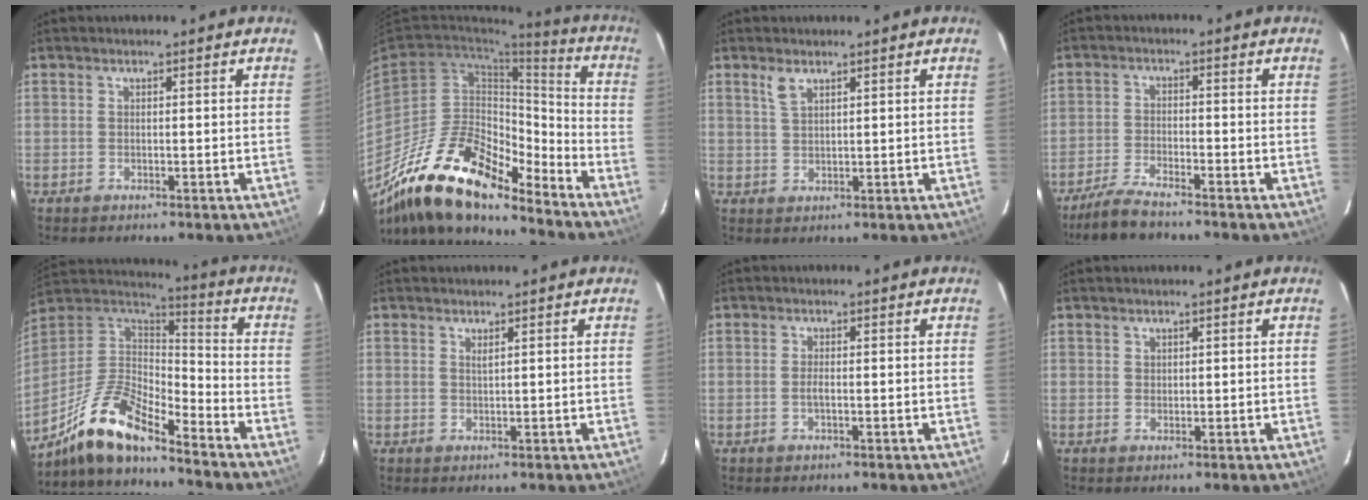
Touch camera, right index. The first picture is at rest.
{"total": 22.4, "force": [-17.5, 6.9, 12.1], "torque": [-0.215, -0.010, -0.315]}
{"total": 2.5, "force": [1.7, 1.0, 1.6], "torque": [-0.032, 0.003, 0.035]}
{"total": 7.3, "force": [-6.4, 1.1, 3.4], "torque": [-0.093, -0.012, -0.120]}
{"total": 16.1, "force": [-12.4, 4.2, 9.4], "torque": [-0.204, -0.007, -0.242]}
{"total": 0.7, "force": [0.6, 0.0, 0.4], "torque": [-0.008, 0.000, 0.010]}
{"total": 1.2, "force": [-0.4, 0.2, 1.1], "torque": [-0.023, -0.001, -0.007]}
{"total": 0.8, "force": [0.5, 0.6, 0.0], "torque": [0.001, 0.003, 0.010]}